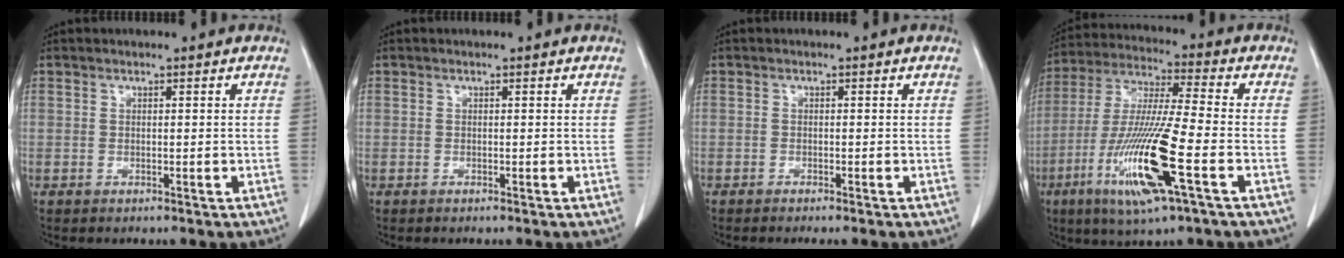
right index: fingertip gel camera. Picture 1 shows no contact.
{"total": 0.0}
{"total": 1.1, "force": [-0.9, -0.1, 0.6], "torque": [-0.010, -0.001, -0.011]}
{"total": 16.4, "force": [-6.0, 0.5, 15.2], "torque": [-0.317, -0.024, -0.114]}